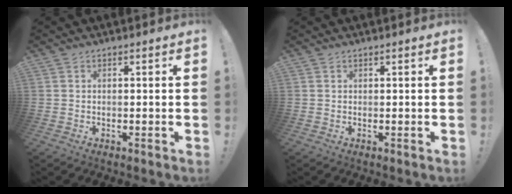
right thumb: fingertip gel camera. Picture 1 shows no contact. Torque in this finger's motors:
{"motor_torque": [0.06, 0.05, -0.02, 0.02, -0.05]}